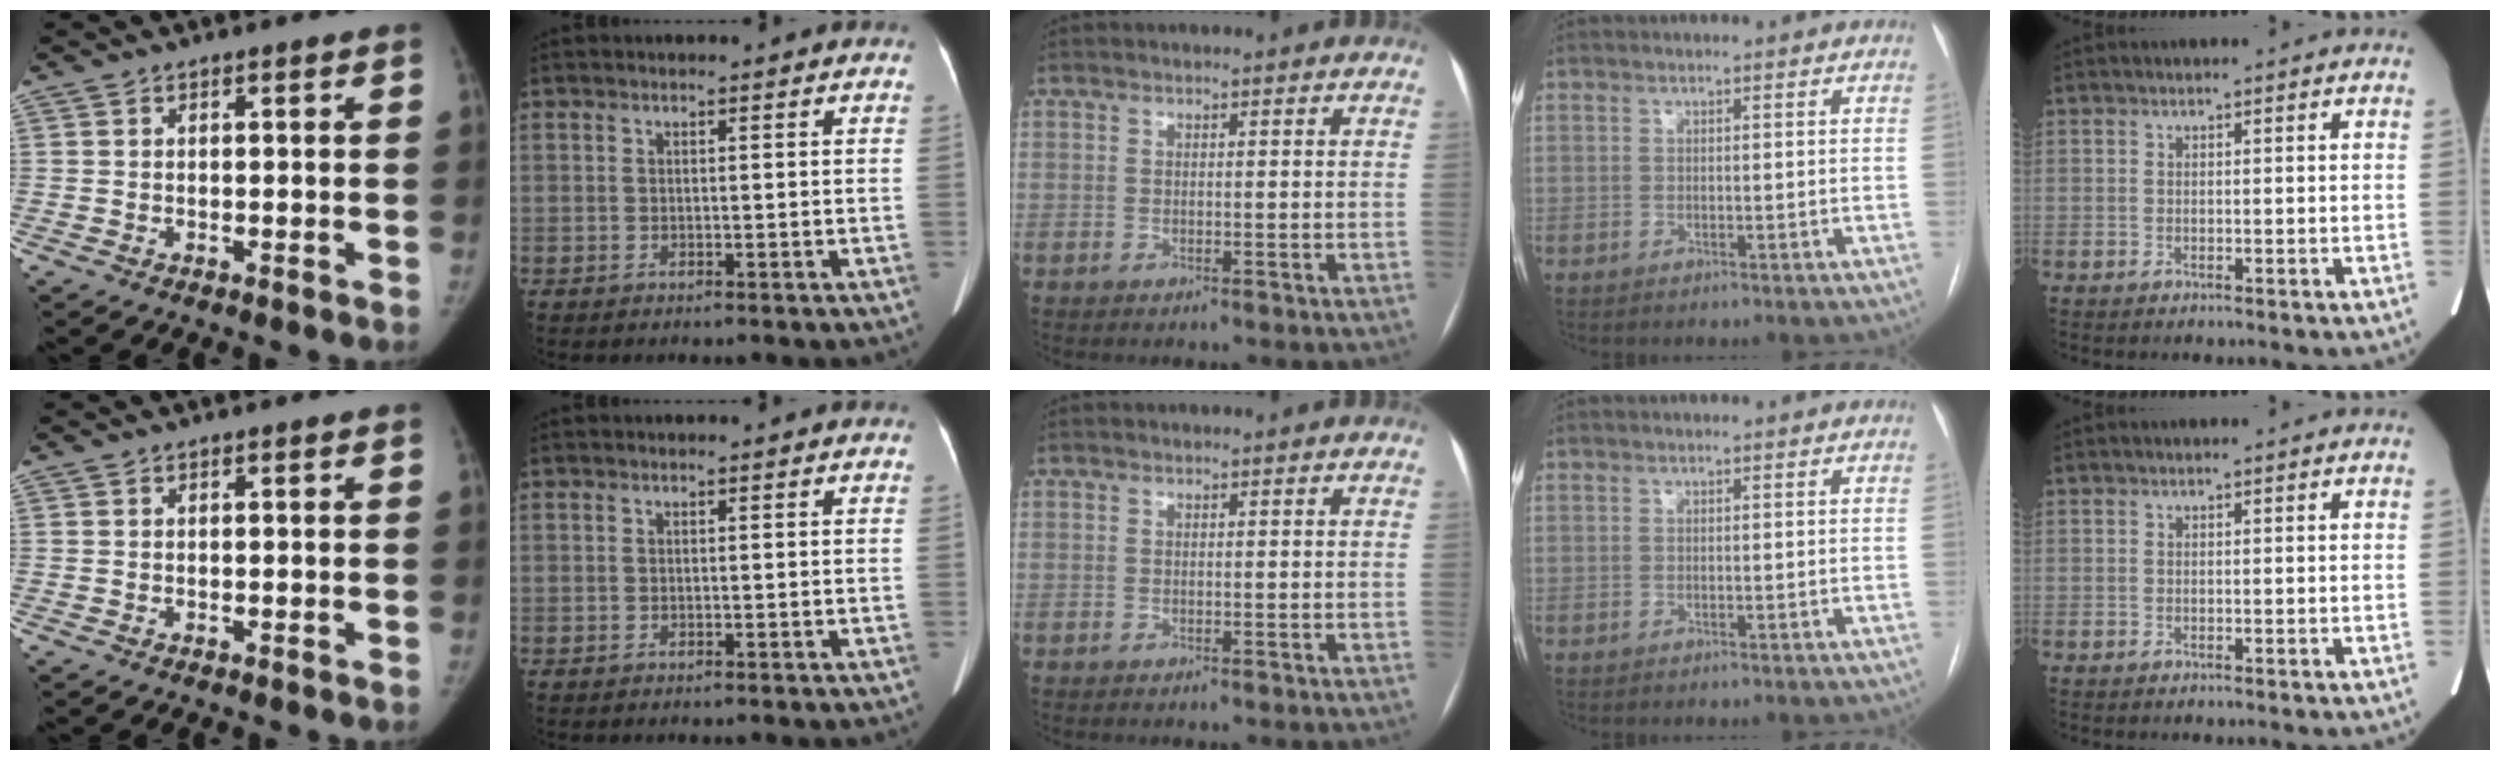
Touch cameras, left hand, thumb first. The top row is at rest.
{}